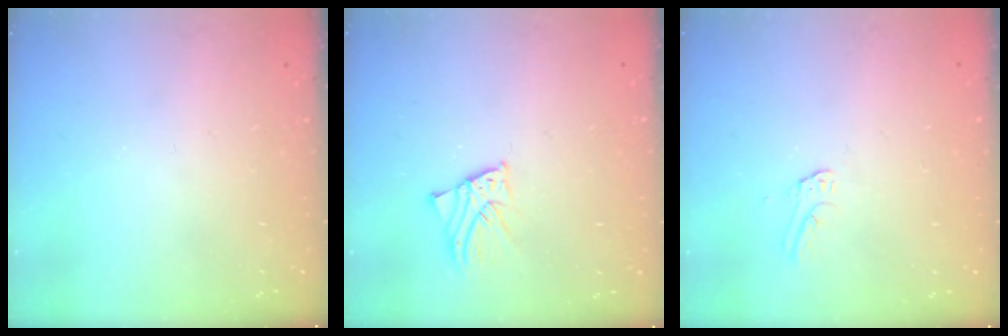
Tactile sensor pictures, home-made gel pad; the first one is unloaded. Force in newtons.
{"total": 2.3, "press": 2.3, "slide": 0.1}
{"total": 3.6, "press": 3.6, "slide": 0.3}